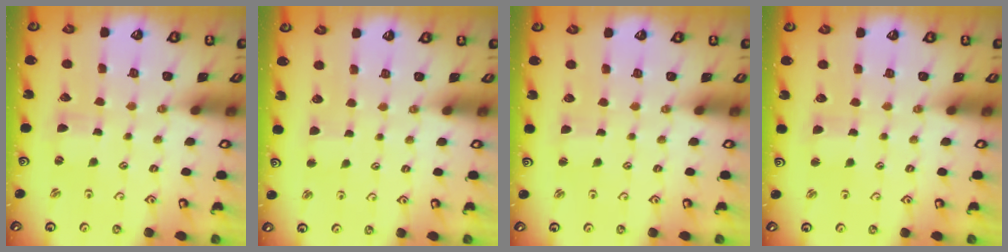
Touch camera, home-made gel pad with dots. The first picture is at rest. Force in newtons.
{"total": 2.6, "press": 2.6, "slide": 0.2}
{"total": 1.8, "press": 1.7, "slide": 0.3}
{"total": 1.9, "press": 1.9, "slide": 0.2}